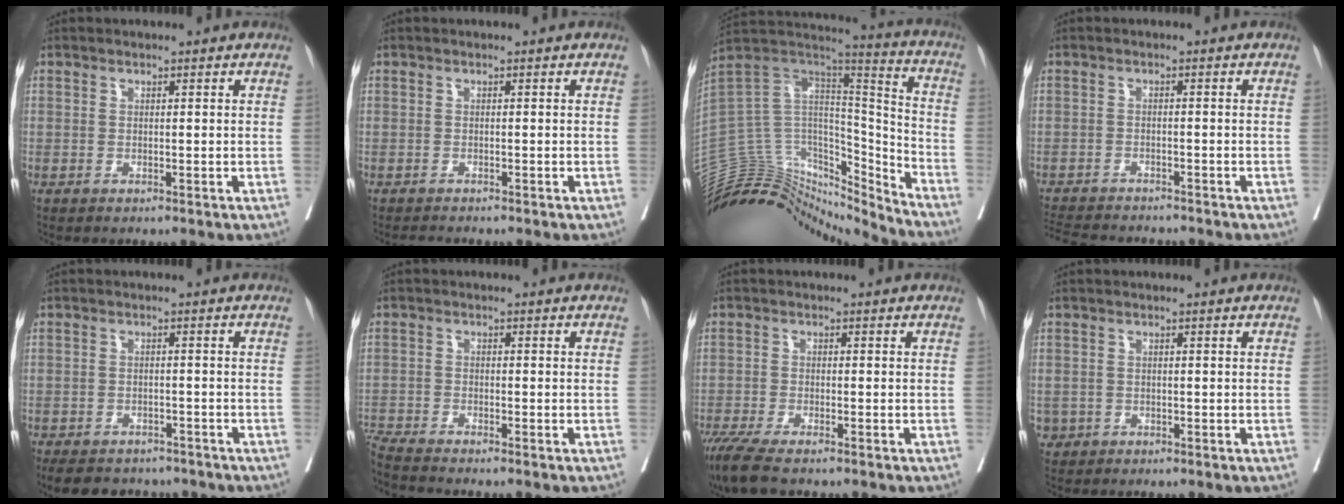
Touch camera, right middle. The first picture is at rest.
{"total": 1.8, "force": [-1.8, 0.2, 0.4], "torque": [-0.009, -0.006, -0.027]}
{"total": 24.6, "force": [-22.8, 7.2, 5.9], "torque": [-0.148, 0.062, -0.375]}
{"total": 11.4, "force": [-10.4, 2.1, 4.0], "torque": [-0.083, -0.009, -0.151]}
{"total": 10.9, "force": [-9.5, 4.3, 3.4], "torque": [-0.067, -0.002, -0.120]}
{"total": 5.4, "force": [-5.1, -1.1, 1.5], "torque": [-0.033, -0.014, -0.096]}
{"total": 7.6, "force": [-6.0, 1.2, 4.5], "torque": [-0.083, -0.020, -0.105]}
{"total": 1.8, "force": [-0.7, 1.6, 0.3], "torque": [-0.006, 0.004, -0.009]}